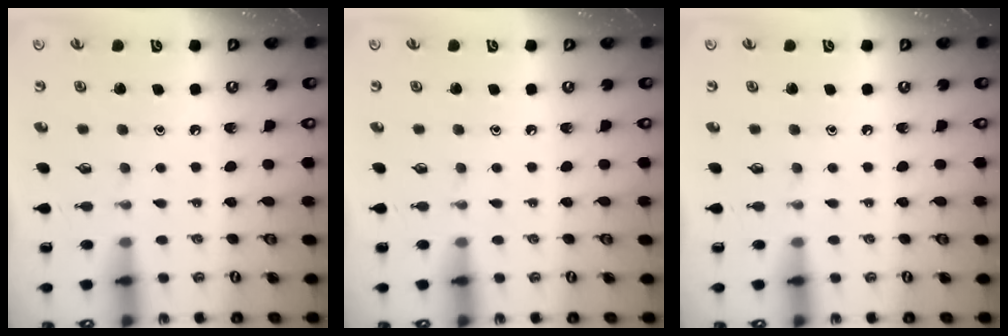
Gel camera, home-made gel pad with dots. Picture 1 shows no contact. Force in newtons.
{"total": 0.0}
{"total": 0.0}